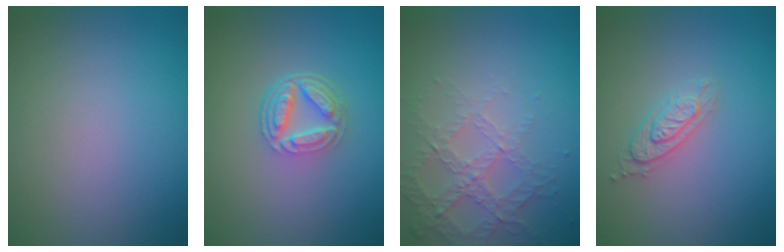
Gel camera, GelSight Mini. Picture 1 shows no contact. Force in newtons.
{"total": 4.4, "press": 3.3, "slide": 2.9}
{"total": 4.1, "press": 2.9, "slide": 3.0}
{"total": 2.1, "press": 2.0, "slide": 0.4}